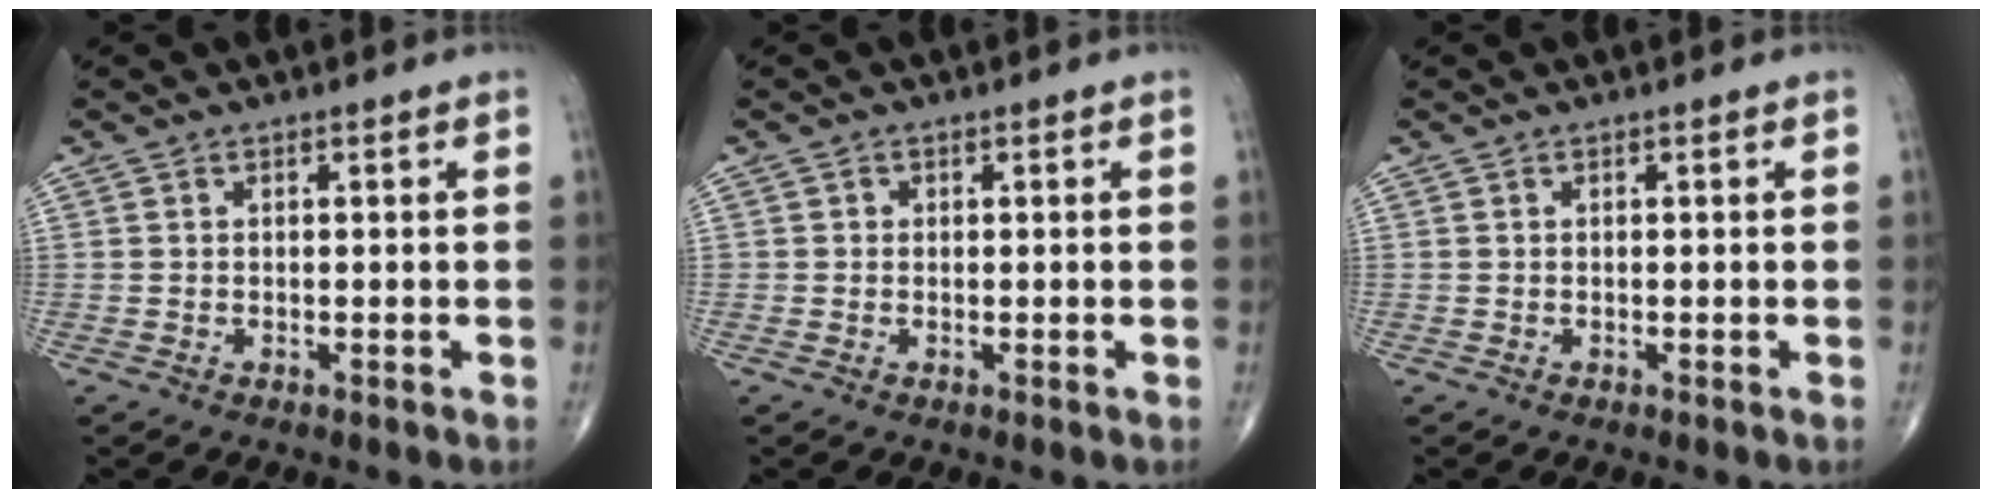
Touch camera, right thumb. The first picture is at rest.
{"total": 0.7, "force": [0.0, 0.7, 0.1], "torque": [0.004, 0.003, 0.001]}
{"total": 0.0}